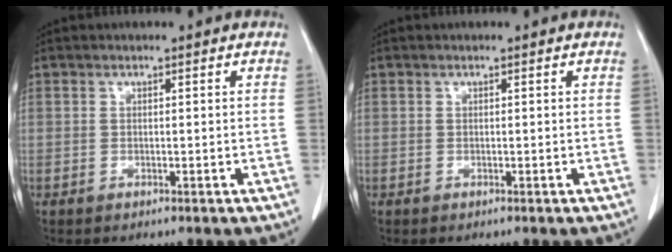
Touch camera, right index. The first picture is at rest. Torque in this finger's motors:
{"motor_torque": [0.00, 0.00, 0.01, 0.00]}